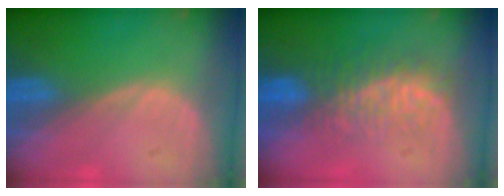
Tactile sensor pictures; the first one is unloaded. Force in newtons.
{"total": 7.6, "press": 7.1, "slide": 2.8}